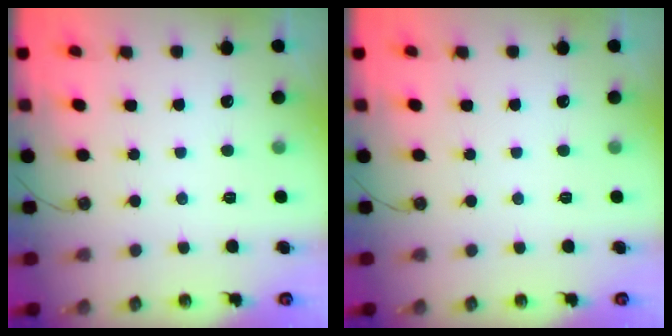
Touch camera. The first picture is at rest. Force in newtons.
{"total": 0.0}